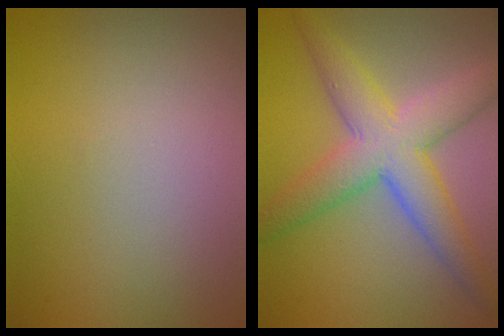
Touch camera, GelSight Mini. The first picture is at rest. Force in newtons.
{"total": 7.1, "press": 7.1, "slide": 0.2}